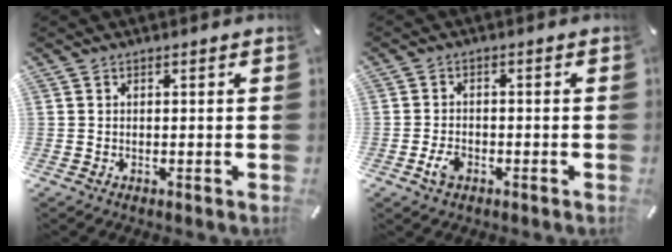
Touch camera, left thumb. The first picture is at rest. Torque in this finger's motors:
{"motor_torque": [0.66, 0.99, 0.41, 0.13, 0.00]}